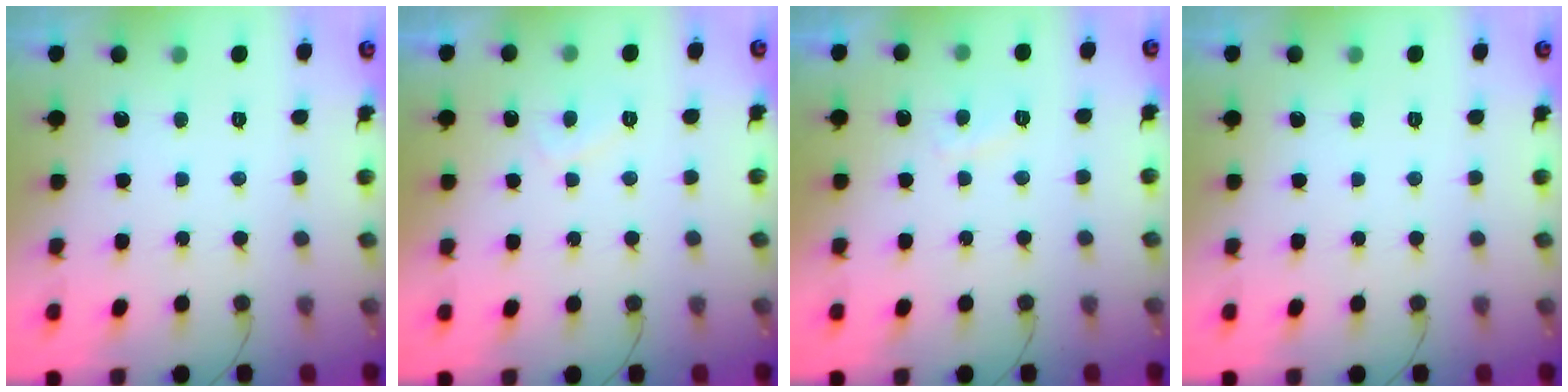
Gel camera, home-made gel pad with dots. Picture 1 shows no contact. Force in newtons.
{"total": 2.3, "press": 2.1, "slide": 0.8}
{"total": 3.1, "press": 2.9, "slide": 0.9}
{"total": 0.0}